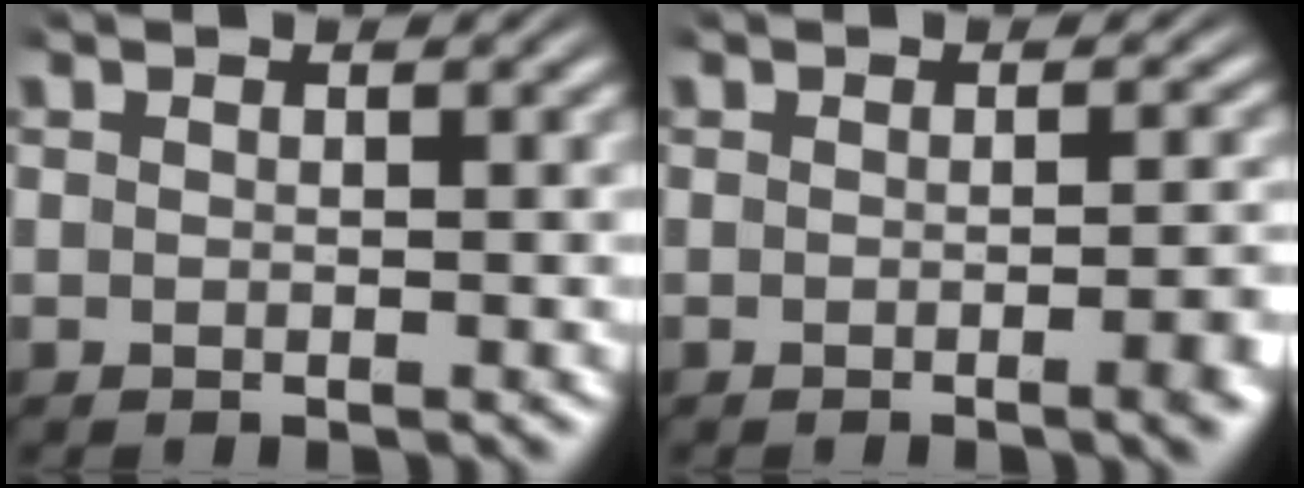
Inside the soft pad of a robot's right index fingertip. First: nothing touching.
{"total": 2.0, "force": [-1.0, 0.0, 1.7], "torque": [-0.023, 0.006, -0.020]}